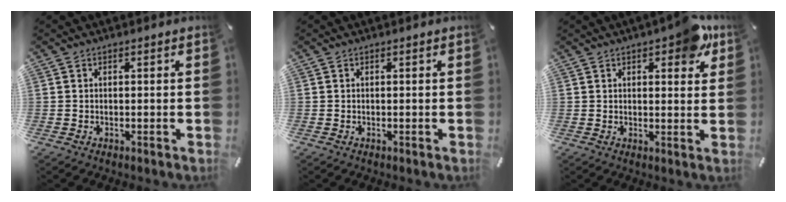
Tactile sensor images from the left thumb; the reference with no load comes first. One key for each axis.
{"total": 0.0}
{"total": 8.1, "fx": 4.7, "fy": 3.3, "fz": 5.7, "tx": -0.066, "ty": -0.021, "tz": 0.074}